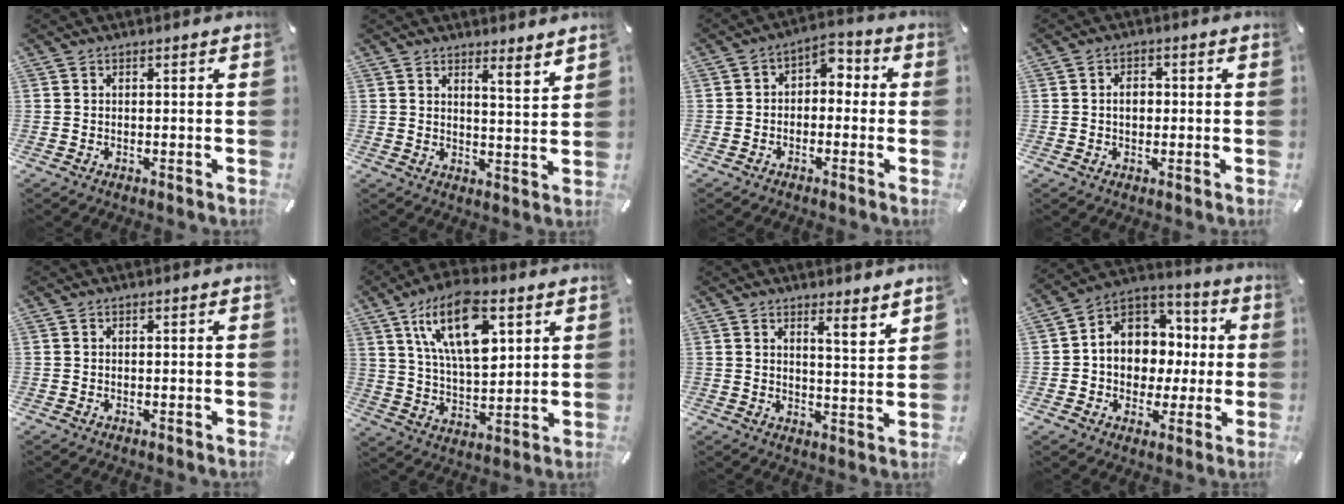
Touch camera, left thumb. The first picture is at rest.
{"total": 4.3, "force": [4.1, -0.3, 1.4], "torque": [-0.022, -0.036, 0.068]}
{"total": 4.1, "force": [-1.8, 3.3, 1.8], "torque": [-0.031, 0.017, -0.038]}
{"total": 3.4, "force": [-0.1, 2.5, 2.4], "torque": [-0.032, 0.000, -0.007]}
{"total": 0.0}
{"total": 17.4, "force": [8.1, 8.5, 12.8], "torque": [-0.247, -0.014, 0.135]}
{"total": 4.7, "force": [4.2, 0.2, 2.2], "torque": [-0.031, -0.036, 0.068]}
{"total": 11.1, "force": [0.3, 10.4, 3.9], "torque": [-0.075, -0.008, 0.015]}